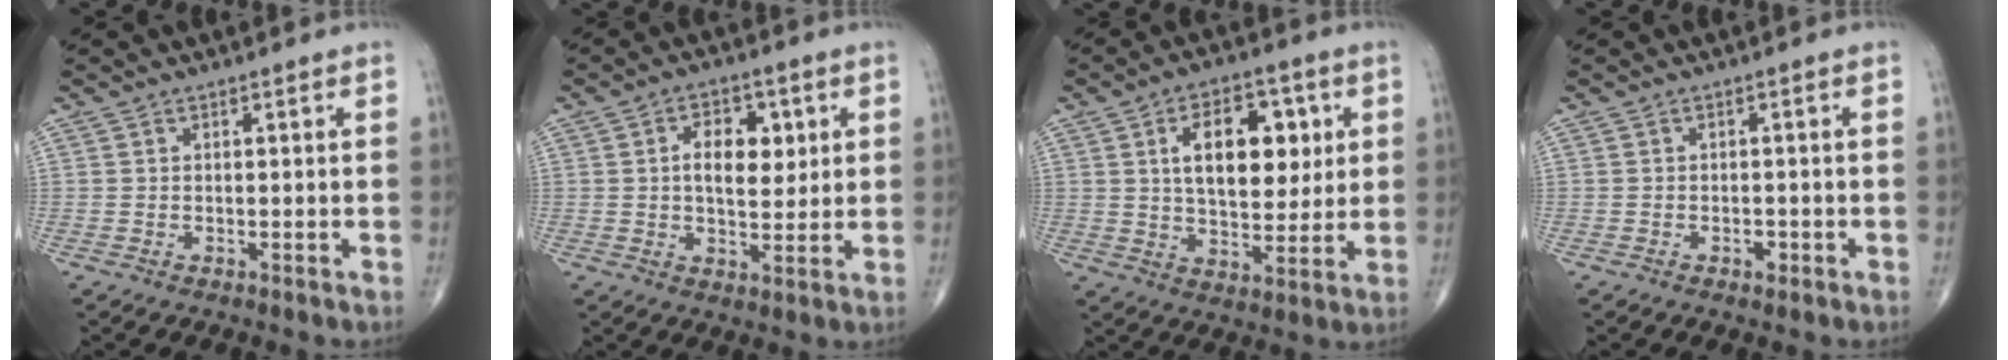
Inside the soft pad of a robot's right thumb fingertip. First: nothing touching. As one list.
[{"total": 8.6, "force": [1.9, 5.1, 6.6], "torque": [-0.073, -0.006, 0.031]}, {"total": 14.8, "force": [3.8, 8.4, 11.6], "torque": [-0.140, -0.008, 0.062]}, {"total": 1.4, "force": [-0.7, 0.9, 0.9], "torque": [-0.010, 0.003, -0.012]}]